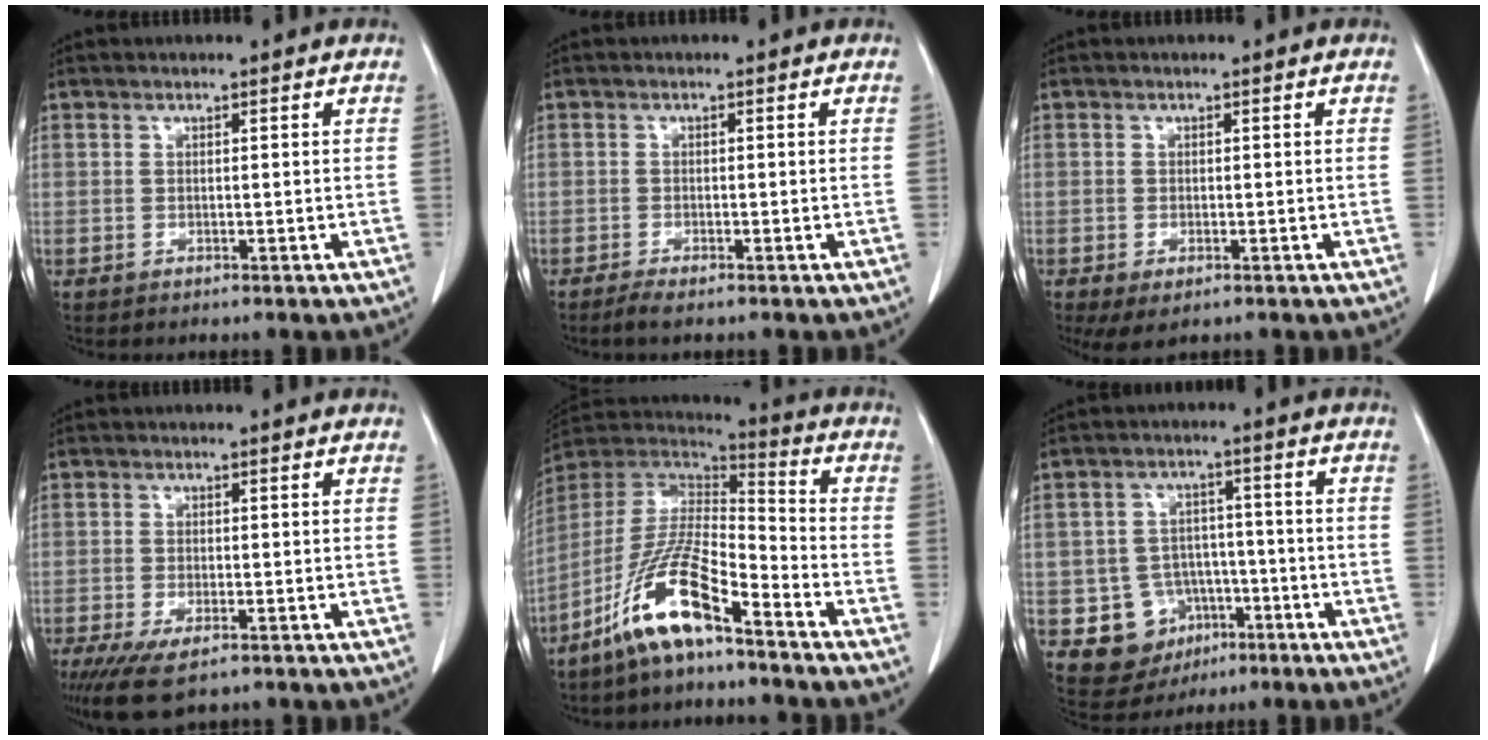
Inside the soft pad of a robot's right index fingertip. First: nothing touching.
{"total": 1.7, "force": [-1.3, 0.0, 1.1], "torque": [-0.028, -0.005, -0.027]}
{"total": 3.4, "force": [-1.7, 1.3, 2.6], "torque": [-0.048, -0.009, -0.021]}
{"total": 7.0, "force": [-4.6, 2.1, 4.9], "torque": [-0.083, -0.017, -0.074]}
{"total": 13.9, "force": [-9.1, 2.2, 10.3], "torque": [-0.213, -0.001, -0.173]}
{"total": 8.6, "force": [-3.3, 7.7, 2.0], "torque": [-0.031, 0.018, -0.039]}